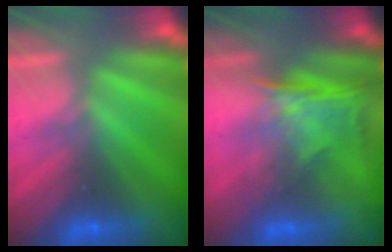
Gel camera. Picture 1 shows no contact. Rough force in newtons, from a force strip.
{"total": 1.3}